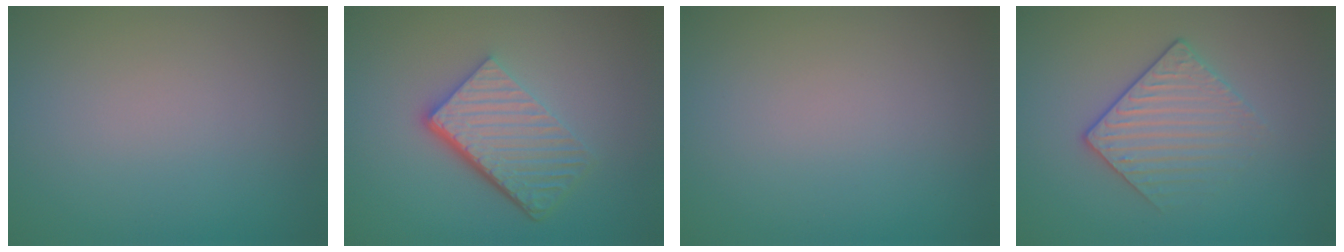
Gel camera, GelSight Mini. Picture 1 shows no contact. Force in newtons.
{"total": 5.8, "press": 4.0, "slide": 4.3}
{"total": 0.0}
{"total": 3.1, "press": 2.9, "slide": 1.2}